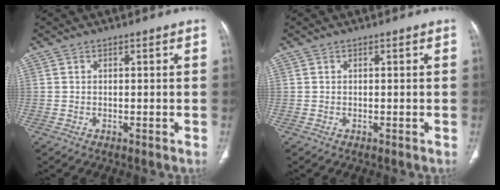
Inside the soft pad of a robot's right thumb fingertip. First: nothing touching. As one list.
[{"total": 0.0}]